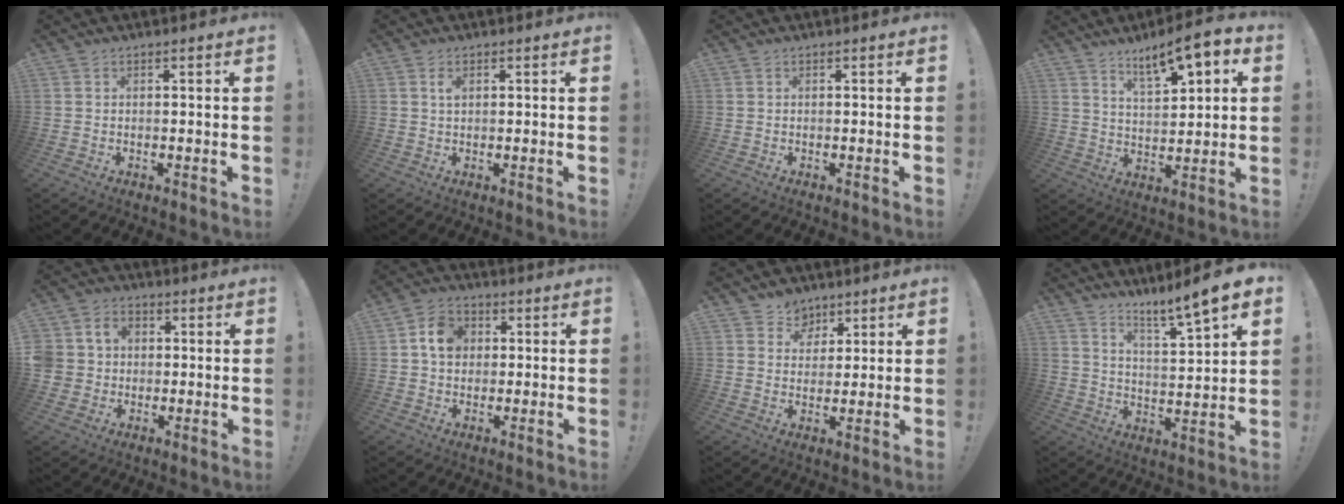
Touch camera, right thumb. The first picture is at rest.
{"total": 1.8, "force": [0.7, 0.9, 1.3], "torque": [-0.016, -0.004, 0.010]}
{"total": 0.0}
{"total": 10.3, "force": [6.6, 2.7, 7.4], "torque": [-0.116, -0.043, 0.109]}
{"total": 7.5, "force": [0.1, 7.1, 2.5], "torque": [-0.056, 0.011, 0.009]}
{"total": 8.3, "force": [1.7, 6.7, 4.5], "torque": [-0.066, 0.010, 0.034]}
{"total": 6.0, "force": [3.4, 5.0, 0.1], "torque": [-0.002, -0.029, 0.070]}
{"total": 8.5, "force": [6.7, -0.5, 5.2], "torque": [-0.085, -0.063, 0.105]}